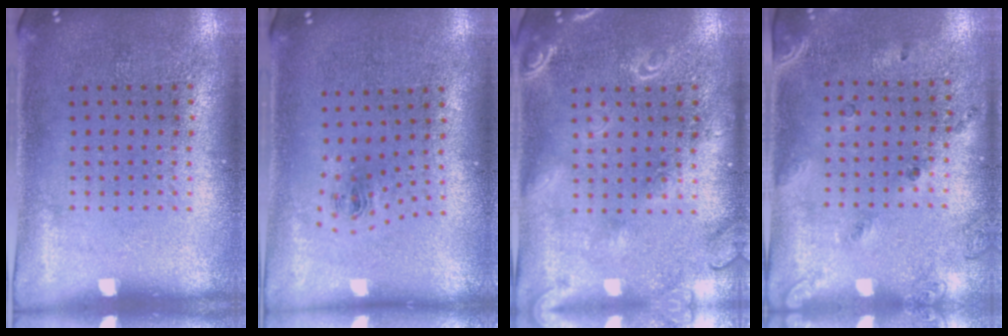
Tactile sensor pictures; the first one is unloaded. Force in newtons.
{"total": 1.0, "press": 0.4, "slide": 0.9}
{"total": 1.8, "press": 1.8, "slide": 0.2}
{"total": 1.5, "press": 1.1, "slide": 1.0}